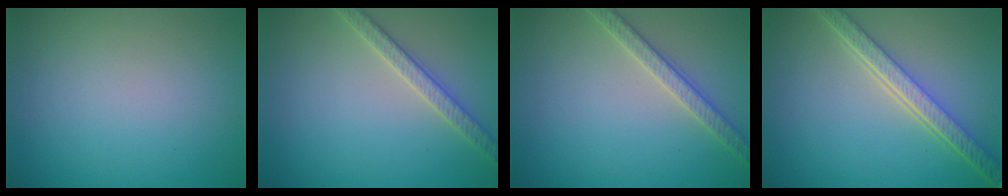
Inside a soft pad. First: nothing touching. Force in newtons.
{"total": 2.7, "press": 2.7, "slide": 0.3}
{"total": 2.7, "press": 2.7, "slide": 0.3}
{"total": 5.4, "press": 4.1, "slide": 3.5}